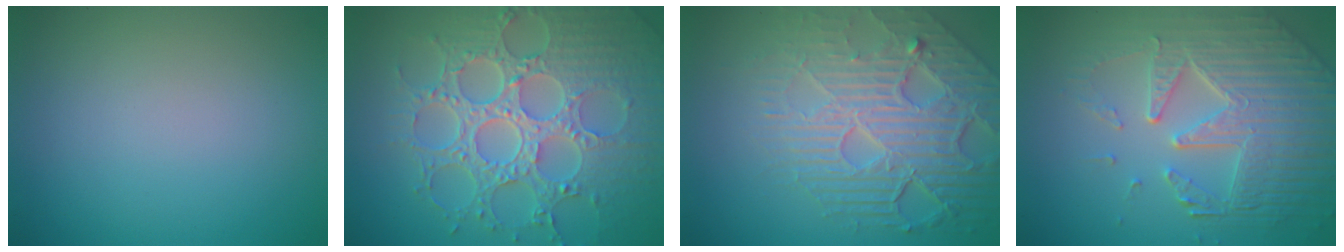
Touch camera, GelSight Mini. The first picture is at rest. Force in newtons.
{"total": 8.8, "press": 6.5, "slide": 5.8}
{"total": 8.5, "press": 5.8, "slide": 6.3}
{"total": 7.7, "press": 5.5, "slide": 5.3}